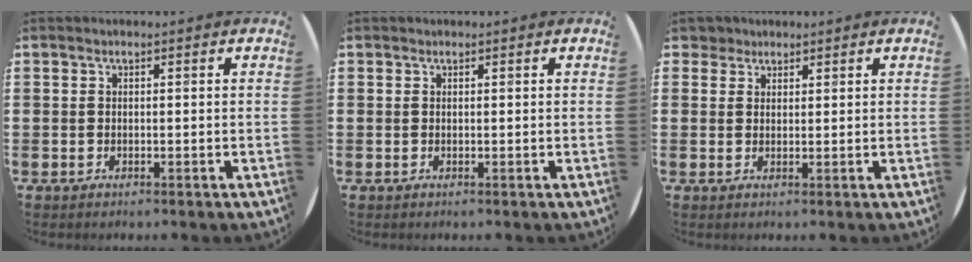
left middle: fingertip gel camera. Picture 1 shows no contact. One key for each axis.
{"total": 0.0}
{"total": 2.5, "fx": 2.1, "fy": 1.4, "fz": 0.1, "tx": -0.002, "ty": 0.005, "tz": 0.038}